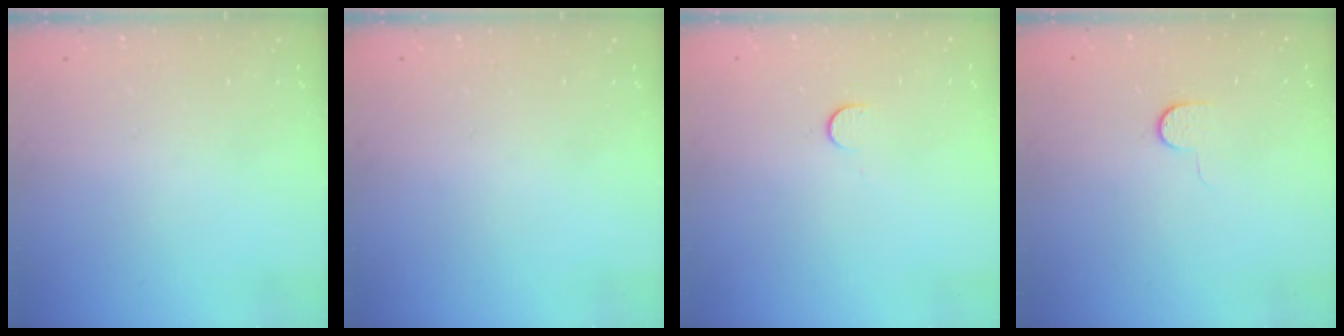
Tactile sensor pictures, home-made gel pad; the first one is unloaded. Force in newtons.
{"total": 0.0}
{"total": 6.1, "press": 6.1, "slide": 0.6}
{"total": 5.0, "press": 5.0, "slide": 0.5}